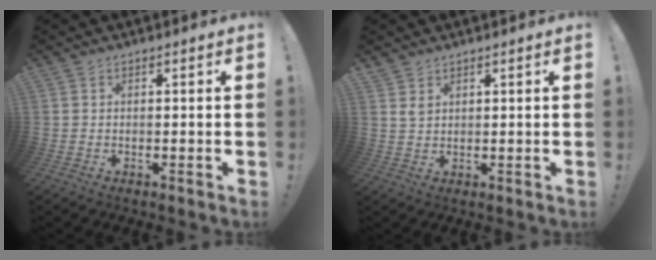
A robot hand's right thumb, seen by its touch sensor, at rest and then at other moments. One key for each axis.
{"total": 2.5, "fx": 1.8, "fy": 1.2, "fz": 1.1, "tx": -0.009, "ty": -0.015, "tz": 0.032}